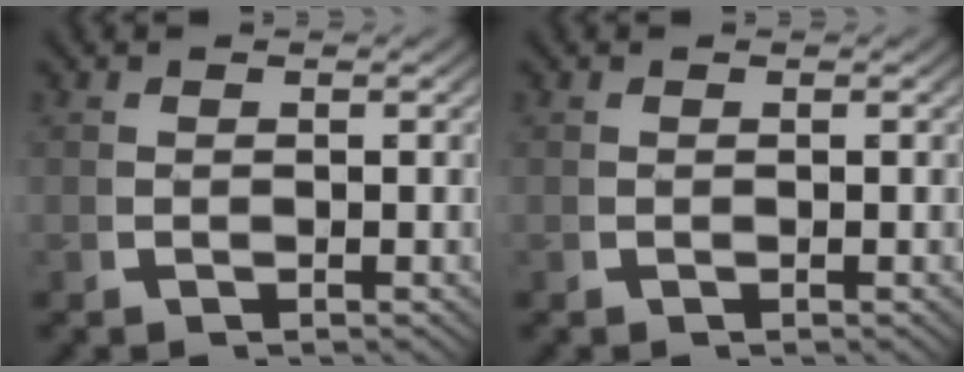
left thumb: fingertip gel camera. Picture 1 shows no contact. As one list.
[{"total": 0.0}]